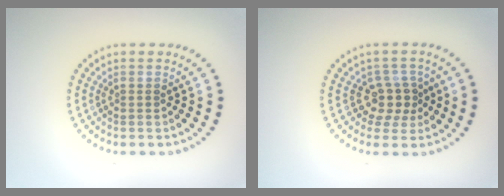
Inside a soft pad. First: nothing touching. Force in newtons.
{"total": 2.7, "press": 2.1, "slide": 1.8}